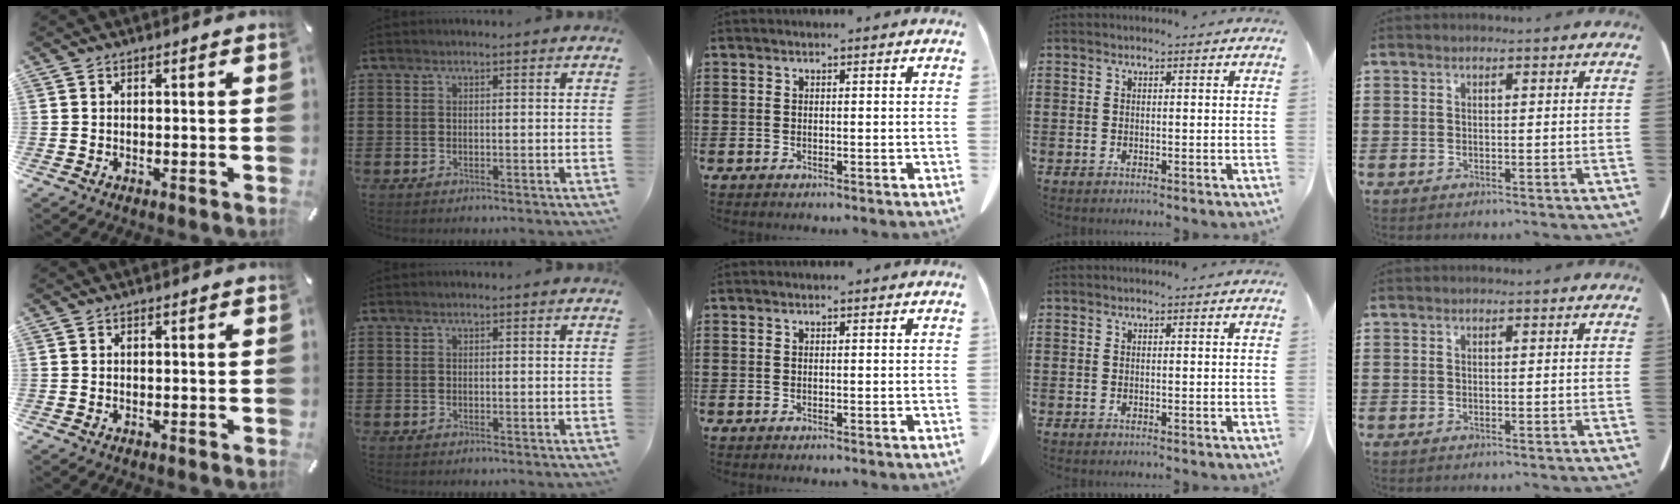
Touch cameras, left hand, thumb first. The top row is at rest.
{}